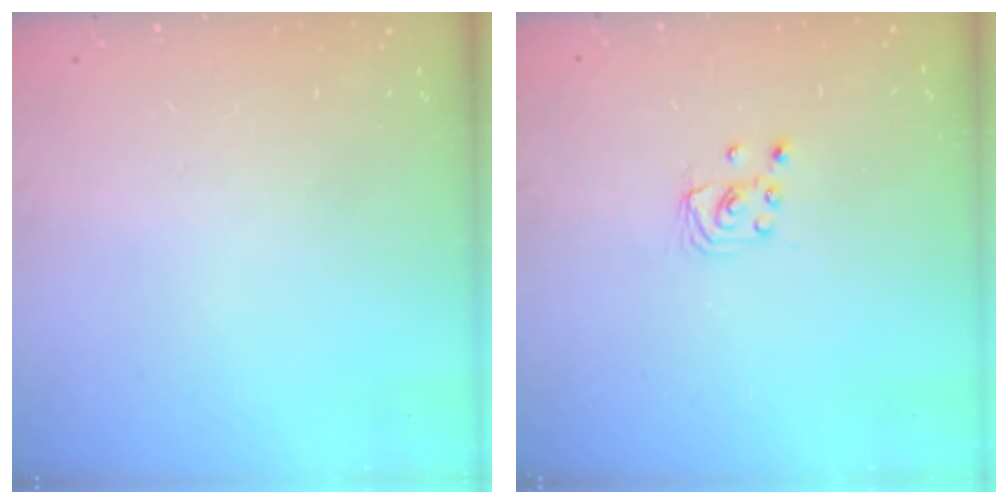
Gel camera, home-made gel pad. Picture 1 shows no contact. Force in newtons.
{"total": 2.0, "press": 2.0, "slide": 0.2}